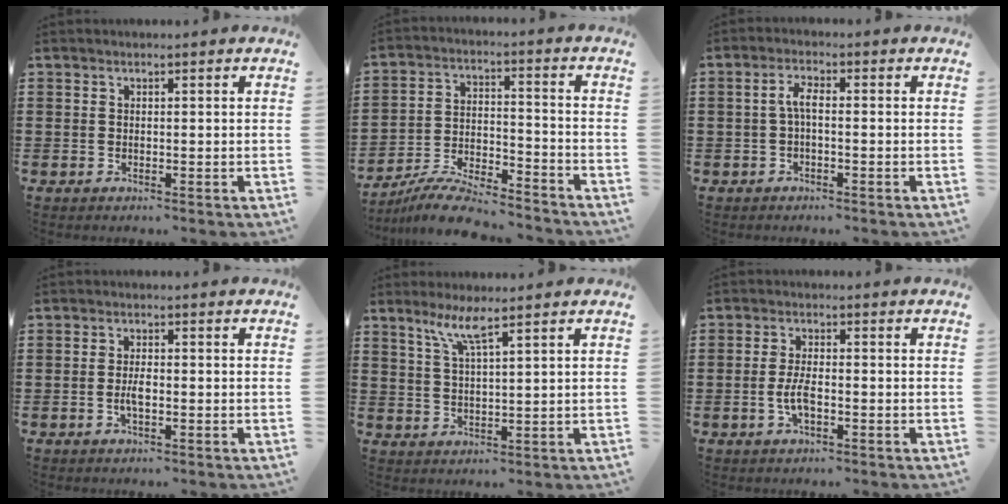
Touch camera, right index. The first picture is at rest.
{"total": 8.1, "force": [-7.7, 0.6, 2.4], "torque": [-0.055, 0.011, -0.151]}
{"total": 2.9, "force": [-0.5, 0.9, 2.8], "torque": [-0.068, 0.000, -0.016]}
{"total": 2.5, "force": [-0.7, 0.9, 2.2], "torque": [-0.049, -0.001, -0.015]}
{"total": 4.7, "force": [3.1, 0.1, 3.6], "torque": [-0.080, 0.002, 0.053]}
{"total": 3.9, "force": [-1.0, 1.5, 3.5], "torque": [-0.085, -0.003, -0.024]}